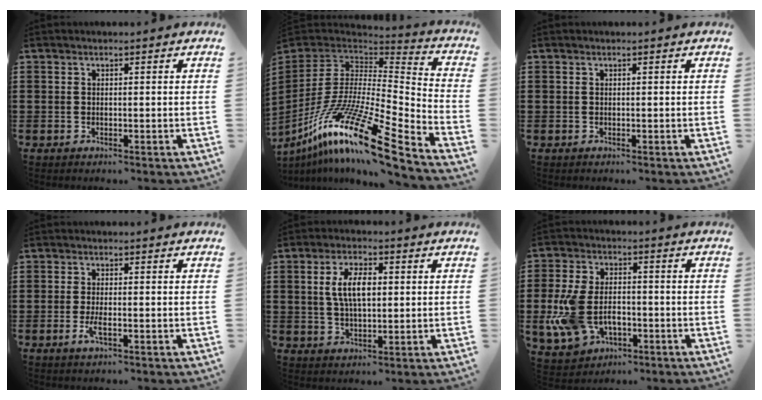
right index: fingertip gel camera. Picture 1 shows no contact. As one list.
[{"total": 19.7, "force": [-11.9, 4.0, 15.2], "torque": [-0.316, 0.023, -0.224]}, {"total": 0.0}, {"total": 2.6, "force": [-0.9, 0.6, 2.4], "torque": [-0.054, -0.007, -0.021]}, {"total": 6.5, "force": [1.0, 2.8, 5.7], "torque": [-0.108, 0.008, 0.014]}, {"total": 9.6, "force": [-2.2, 6.3, 6.9], "torque": [-0.176, 0.005, -0.044]}]